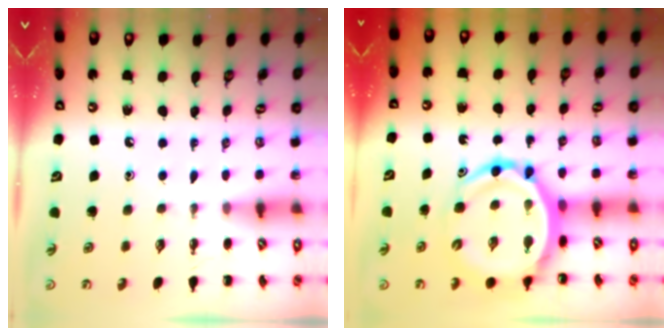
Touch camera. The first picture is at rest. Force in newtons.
{"total": 14.2, "press": 13.6, "slide": 3.9}